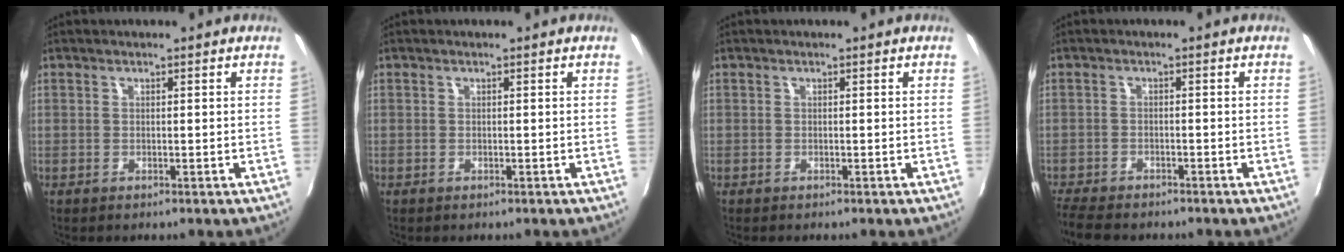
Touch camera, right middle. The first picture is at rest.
{"total": 0.0}
{"total": 0.0}
{"total": 6.9, "force": [-6.2, 1.6, 2.5], "torque": [-0.076, -0.025, -0.110]}